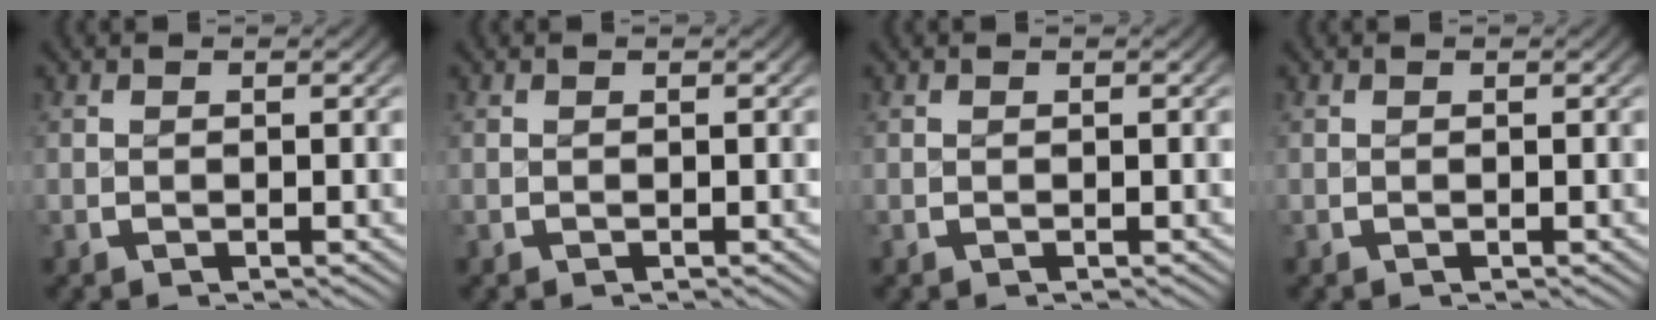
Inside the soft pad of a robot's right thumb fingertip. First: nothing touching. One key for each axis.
{"total": 0.0}
{"total": 0.0}
{"total": 0.0}